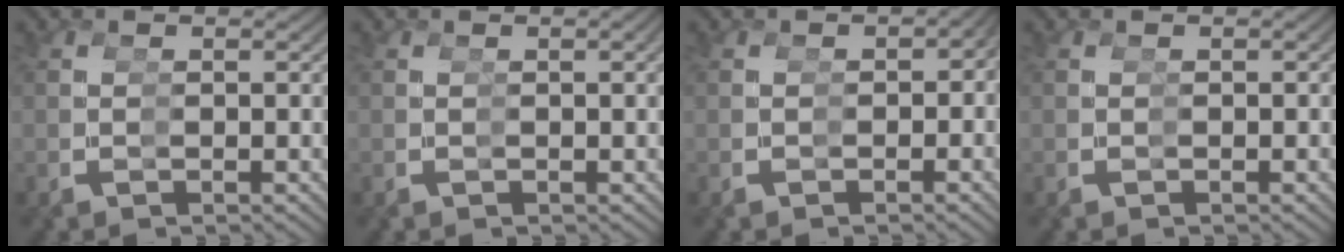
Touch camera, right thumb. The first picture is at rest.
{"total": 0.9, "force": [0.1, -0.3, 0.9], "torque": [-0.015, 0.004, 0.004]}
{"total": 2.2, "force": [-0.6, 1.6, 1.3], "torque": [-0.006, -0.010, -0.006]}
{"total": 0.6, "force": [-0.1, 0.3, 0.5], "torque": [-0.008, -0.006, 0.001]}